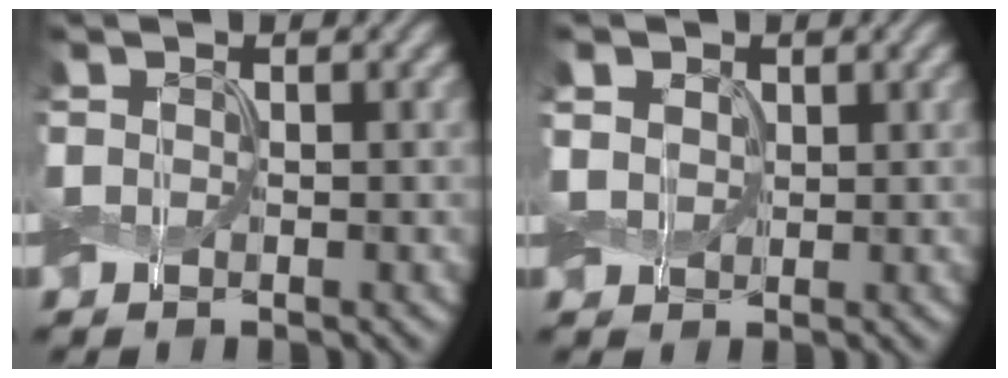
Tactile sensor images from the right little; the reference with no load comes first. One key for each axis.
{"total": 2.2, "fx": 0.7, "fy": 1.8, "fz": 1.1, "tx": -0.031, "ty": -0.002, "tz": 0.009}